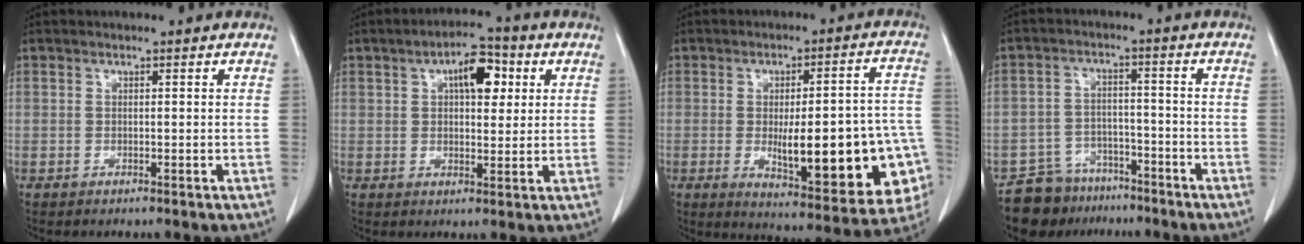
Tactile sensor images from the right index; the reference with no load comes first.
{"total": 7.2, "force": [2.5, 3.0, 6.1], "torque": [-0.093, 0.017, 0.037]}
{"total": 21.7, "force": [-4.7, 5.4, 20.5], "torque": [-0.199, 0.018, -0.039]}
{"total": 8.2, "force": [-6.7, 4.7, 0.3], "torque": [0.002, 0.023, -0.109]}